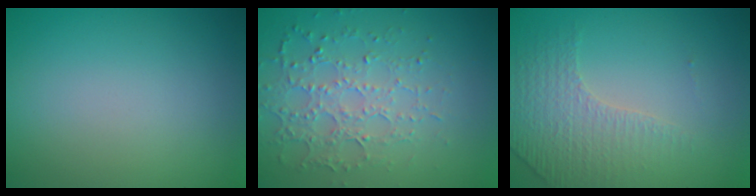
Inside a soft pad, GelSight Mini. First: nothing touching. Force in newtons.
{"total": 3.5, "press": 3.3, "slide": 1.2}
{"total": 4.2, "press": 2.9, "slide": 3.1}